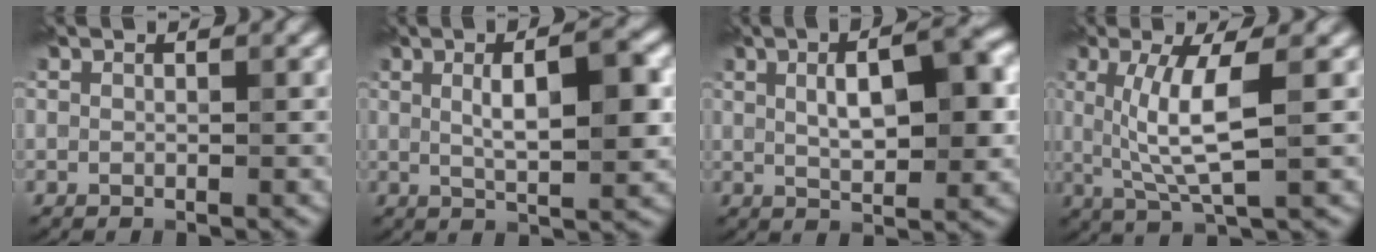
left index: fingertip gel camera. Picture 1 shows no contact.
{"total": 6.2, "force": [1.1, 1.6, 5.9], "torque": [-0.088, 0.007, 0.016]}
{"total": 7.0, "force": [1.5, 2.3, 6.4], "torque": [-0.093, 0.010, 0.022]}
{"total": 5.3, "force": [0.8, 1.0, 5.2], "torque": [-0.106, -0.005, 0.018]}